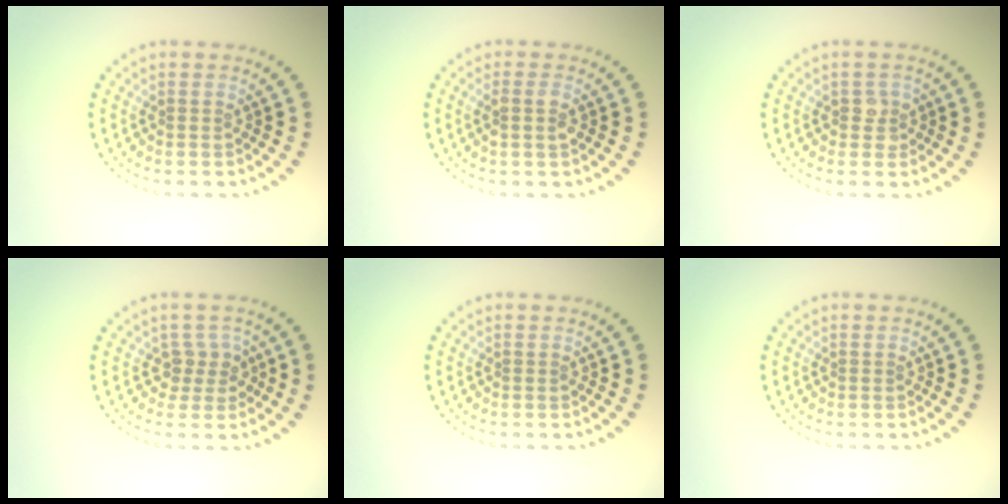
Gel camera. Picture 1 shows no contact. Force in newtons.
{"total": 1.4, "press": 1.3, "slide": 0.6}
{"total": 1.5, "press": 1.4, "slide": 0.7}
{"total": 2.1, "press": 1.6, "slide": 1.3}
{"total": 0.0}
{"total": 0.0}